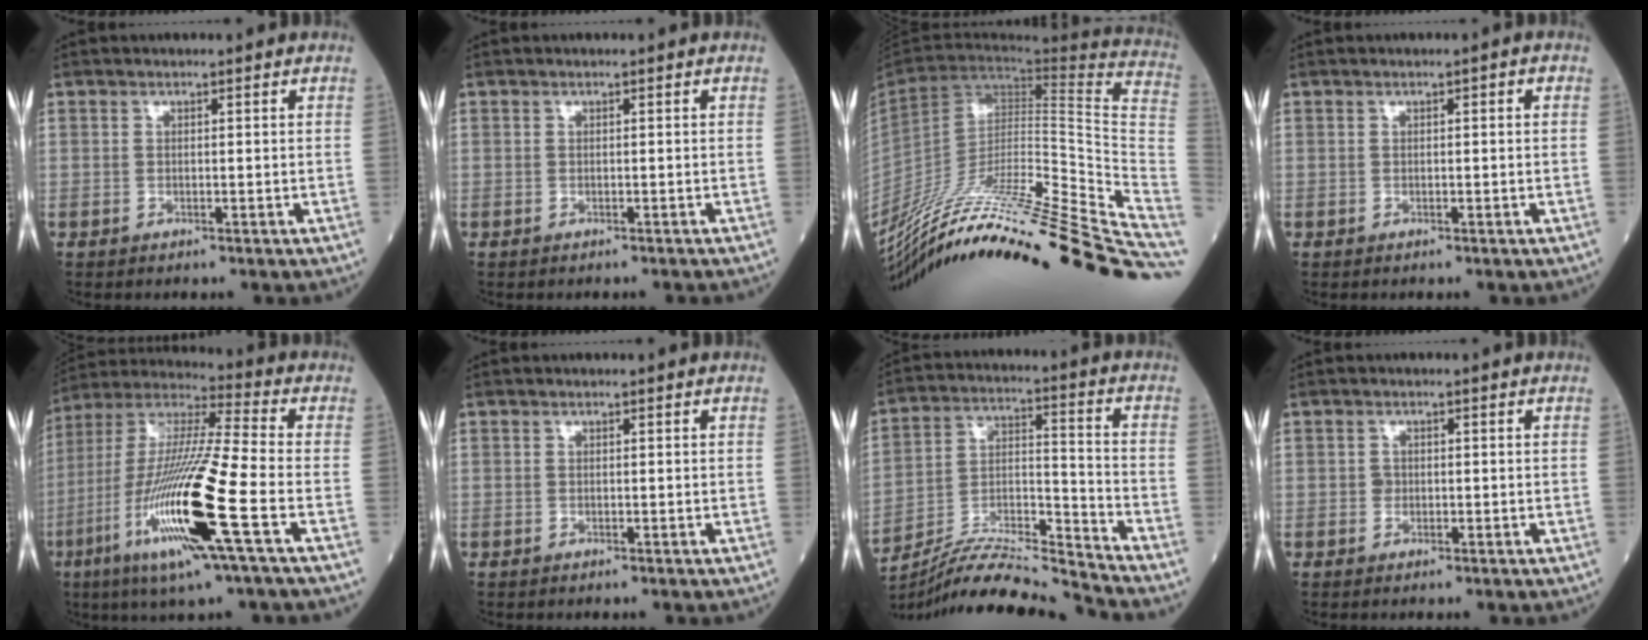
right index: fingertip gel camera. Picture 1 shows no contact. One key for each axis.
{"total": 1.1, "fx": -1.1, "fy": 0.0, "fz": 0.3, "tx": -0.002, "ty": -0.001, "tz": -0.014}
{"total": 40.2, "fx": -32.7, "fy": 0.3, "fz": 23.5, "tx": -0.250, "ty": -0.075, "tz": -0.485}
{"total": 0.8, "fx": 0.2, "fy": 0.2, "fz": 0.8, "tx": -0.012, "ty": 0.004, "tz": 0.001}
{"total": 20.7, "fx": -7.3, "fy": 0.6, "fz": 19.4, "tx": -0.412, "ty": -0.031, "tz": -0.145}
{"total": 0.0}
{"total": 15.1, "fx": -14.6, "fy": -1.6, "fz": 3.6, "tx": -0.063, "ty": 0.021, "tz": -0.268}
{"total": 0.9, "fx": -0.1, "fy": 0.9, "fz": 0.4, "tx": -0.006, "ty": 0.002, "tz": -0.001}